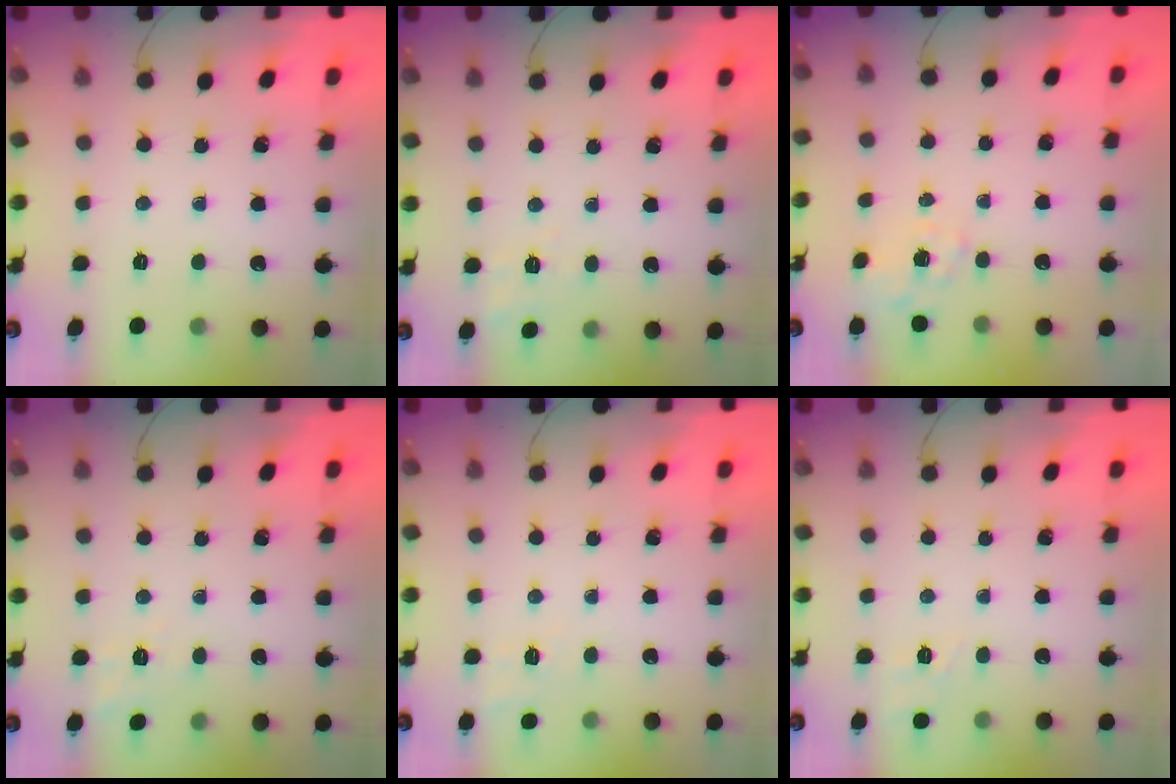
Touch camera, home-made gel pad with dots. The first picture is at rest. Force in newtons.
{"total": 1.9, "press": 0.8, "slide": 1.7}
{"total": 6.3, "press": 6.2, "slide": 0.9}
{"total": 1.9, "press": 0.8, "slide": 1.7}
{"total": 7.7, "press": 7.5, "slide": 1.9}
{"total": 7.3, "press": 7.1, "slide": 1.5}